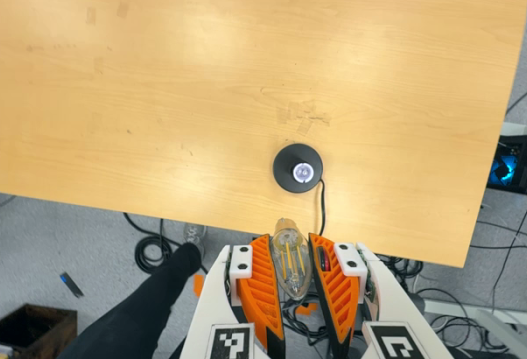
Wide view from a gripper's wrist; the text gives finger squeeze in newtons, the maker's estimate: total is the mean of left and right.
{"total": 12.1, "left": 13.7, "right": 10.6}